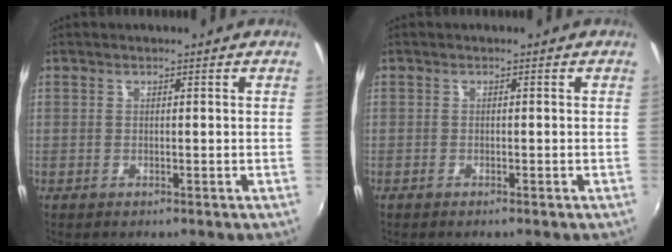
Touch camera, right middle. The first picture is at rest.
{"total": 0.6, "force": [-0.6, 0.1, 0.2], "torque": [-0.004, -0.002, -0.012]}